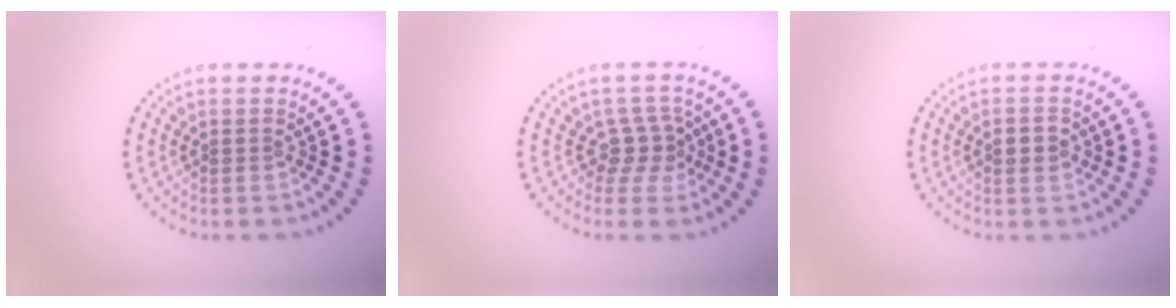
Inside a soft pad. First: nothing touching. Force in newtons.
{"total": 2.2, "press": 1.5, "slide": 1.6}
{"total": 2.0, "press": 2.0, "slide": 0.1}